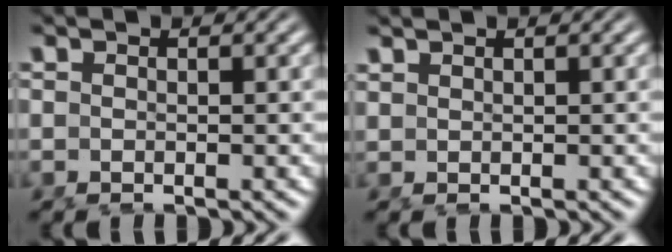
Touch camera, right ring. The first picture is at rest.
{"total": 1.1, "force": [0.9, -0.7, -0.1], "torque": [0.011, 0.002, 0.024]}